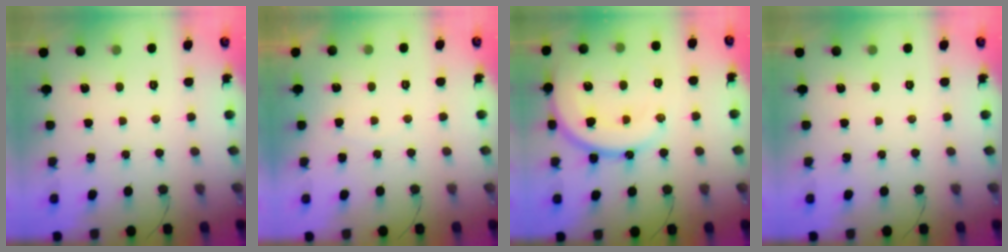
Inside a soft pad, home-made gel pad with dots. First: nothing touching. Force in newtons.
{"total": 3.9, "press": 3.9, "slide": 0.4}
{"total": 16.6, "press": 16.5, "slide": 1.6}
{"total": 0.0}